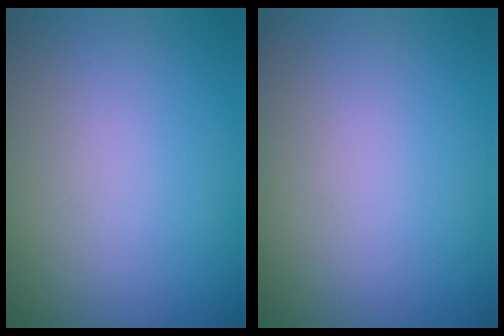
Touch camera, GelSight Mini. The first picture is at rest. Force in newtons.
{"total": 0.0}